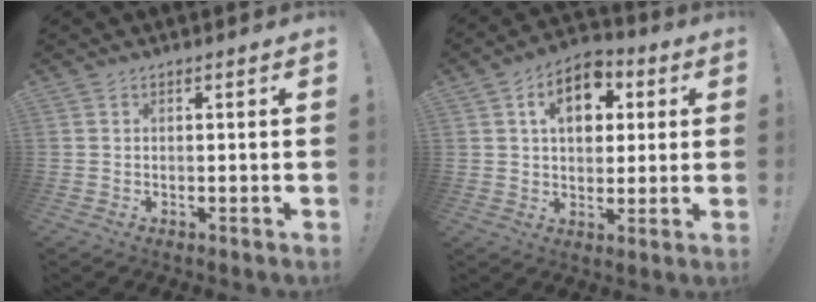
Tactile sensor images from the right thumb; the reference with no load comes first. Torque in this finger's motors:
{"motor_torque": [1.24, 1.30, 0.08, 0.08, 0.04]}